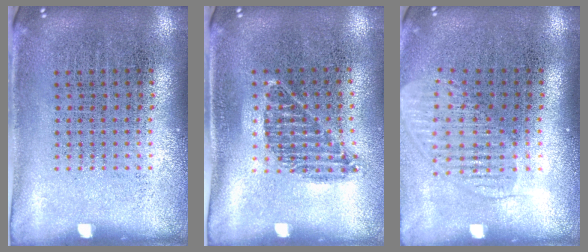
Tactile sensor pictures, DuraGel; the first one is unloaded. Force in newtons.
{"total": 1.0, "press": 0.8, "slide": 0.5}
{"total": 1.6, "press": 1.5, "slide": 0.8}